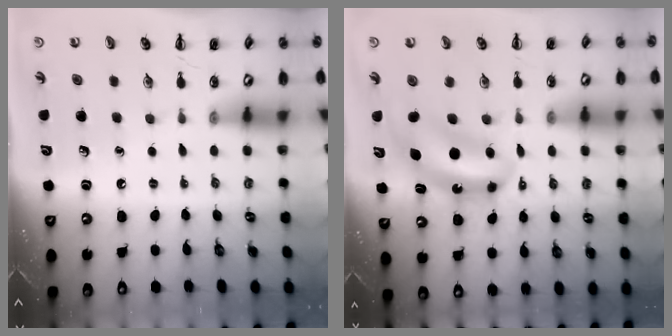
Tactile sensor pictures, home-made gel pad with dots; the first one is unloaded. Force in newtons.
{"total": 8.4, "press": 8.2, "slide": 1.8}